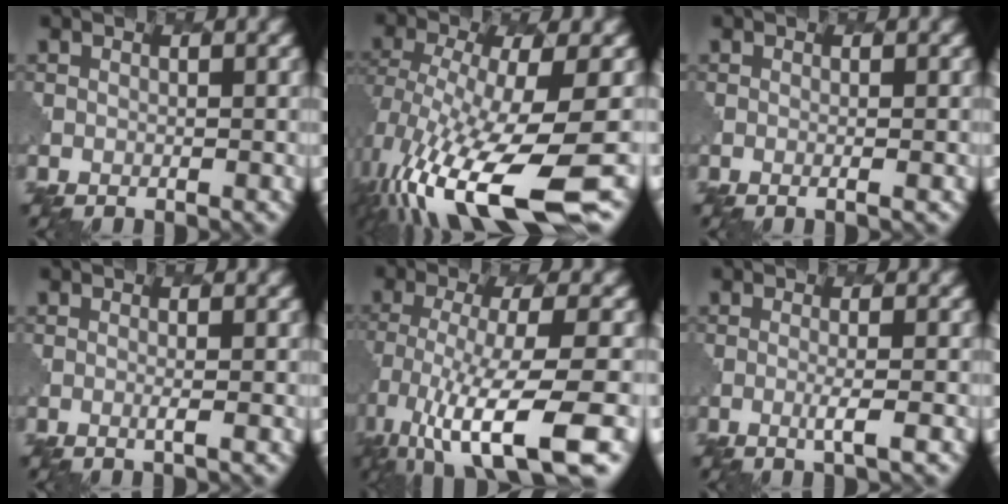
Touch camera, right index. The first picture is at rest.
{"total": 12.2, "force": [-4.6, 3.5, 10.8], "torque": [-0.219, -0.032, -0.066]}
{"total": 1.0, "force": [0.0, 0.3, 1.0], "torque": [-0.006, 0.001, -0.007]}
{"total": 0.9, "force": [0.1, 0.1, 0.9], "torque": [-0.011, 0.004, -0.004]}
{"total": 11.5, "force": [-5.9, 2.7, 9.5], "torque": [-0.178, -0.017, -0.094]}
{"total": 1.7, "force": [-0.2, 0.1, 1.7], "torque": [-0.024, 0.005, -0.010]}